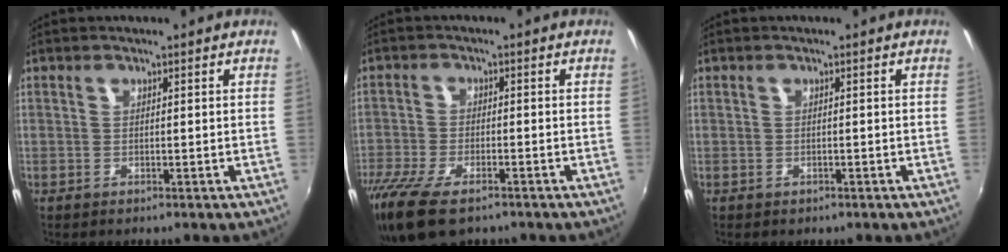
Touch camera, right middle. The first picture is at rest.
{"total": 11.5, "force": [-8.1, 4.4, 6.9], "torque": [-0.170, -0.042, -0.152]}
{"total": 0.8, "force": [-0.4, 0.7, 0.1], "torque": [-0.002, -0.004, -0.004]}